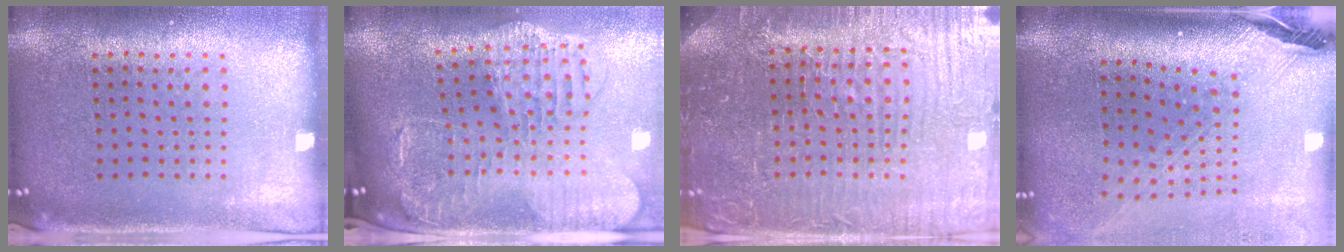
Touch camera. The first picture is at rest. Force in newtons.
{"total": 2.8, "press": 2.4, "slide": 1.4}
{"total": 5.2, "press": 4.9, "slide": 1.7}
{"total": 3.0, "press": 2.1, "slide": 2.0}